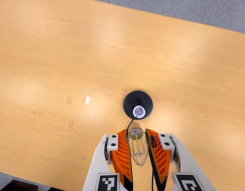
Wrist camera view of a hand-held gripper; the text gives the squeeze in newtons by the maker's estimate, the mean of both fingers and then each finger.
{"total": 20.0, "left": 22.1, "right": 17.9}